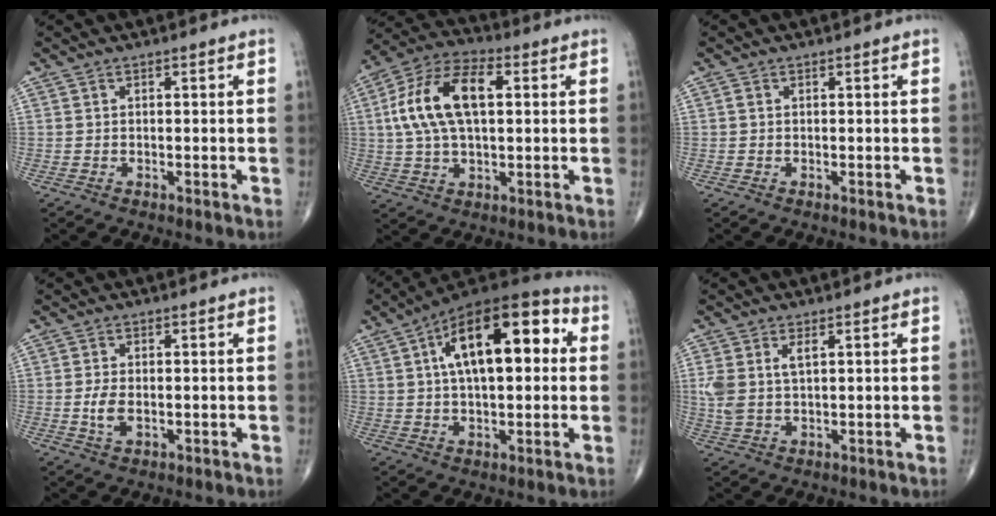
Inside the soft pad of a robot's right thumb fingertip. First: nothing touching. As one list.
[{"total": 15.8, "force": [2.7, 8.1, 13.2], "torque": [-0.259, 0.025, 0.046]}, {"total": 0.0}, {"total": 3.5, "force": [-0.4, 1.8, 2.9], "torque": [-0.063, -0.005, -0.007]}, {"total": 19.6, "force": [4.1, 9.3, 16.8], "torque": [-0.240, 0.029, 0.052]}, {"total": 5.5, "force": [1.5, 2.8, 4.5], "torque": [-0.111, 0.006, 0.037]}]